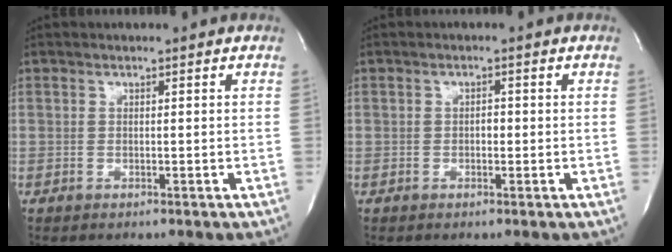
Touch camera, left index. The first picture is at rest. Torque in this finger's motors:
{"motor_torque": [-0.14, 0.04, -0.05, 0.00]}